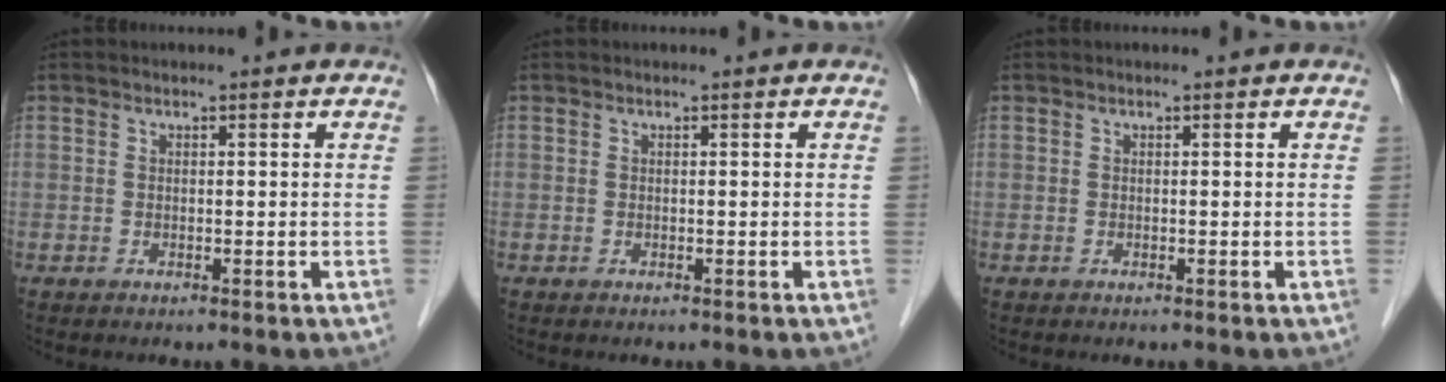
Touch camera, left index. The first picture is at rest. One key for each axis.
{"total": 0.0}
{"total": 0.0}